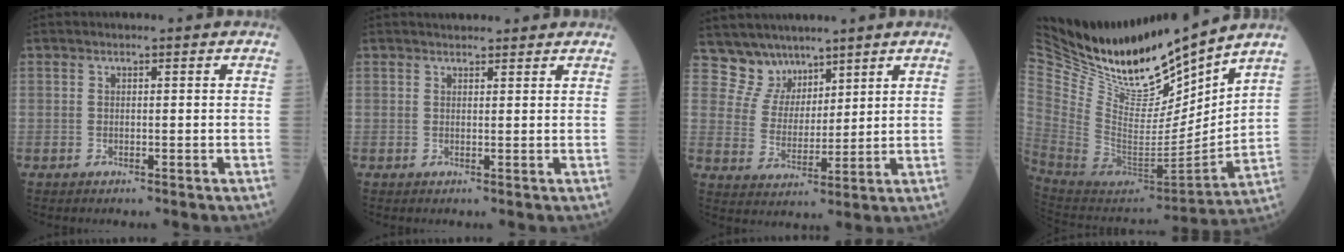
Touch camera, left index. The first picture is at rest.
{"total": 3.9, "force": [3.5, 1.1, 1.2], "torque": [-0.016, 0.024, 0.044]}
{"total": 5.9, "force": [4.9, 3.3, -0.5], "torque": [0.004, 0.003, 0.104]}
{"total": 18.9, "force": [17.6, 2.3, 6.5], "torque": [-0.146, -0.068, 0.328]}